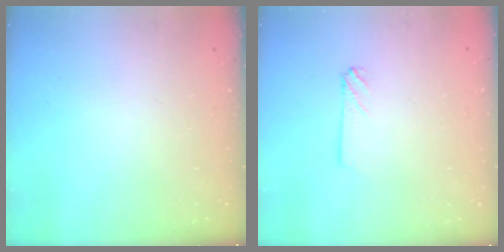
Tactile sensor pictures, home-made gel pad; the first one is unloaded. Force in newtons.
{"total": 2.2, "press": 2.2, "slide": 0.3}